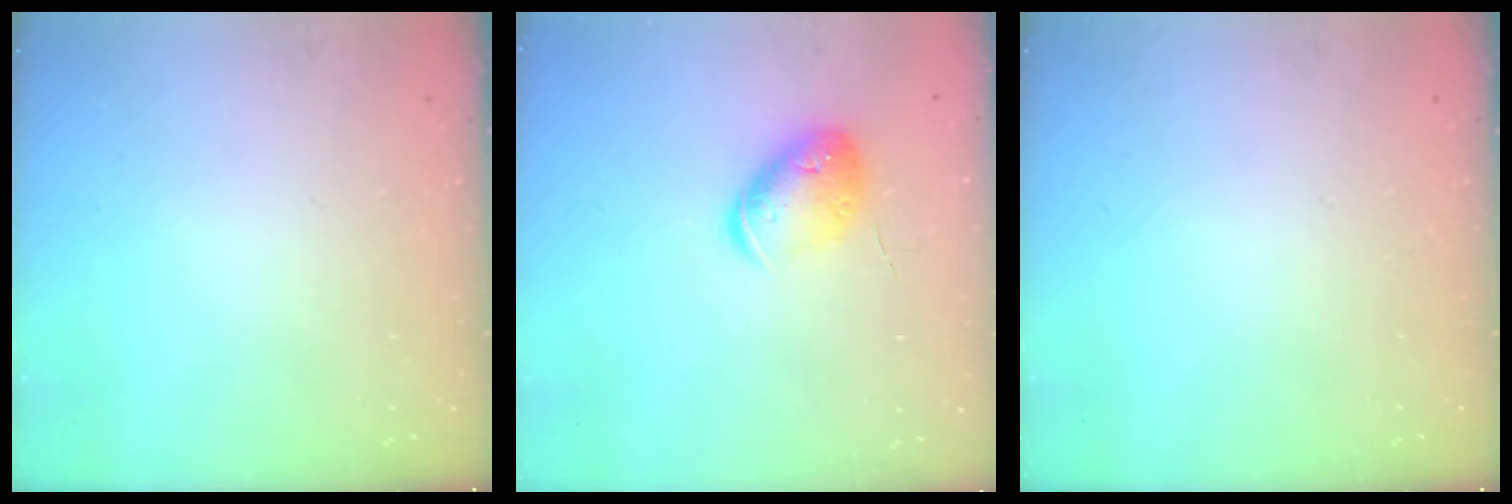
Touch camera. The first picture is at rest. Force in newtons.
{"total": 13.2, "press": 13.1, "slide": 1.4}
{"total": 0.0}